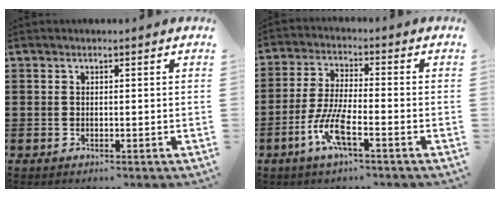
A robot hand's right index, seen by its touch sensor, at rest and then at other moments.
{"total": 7.4, "force": [-3.6, 1.5, 6.3], "torque": [-0.149, -0.014, -0.072]}